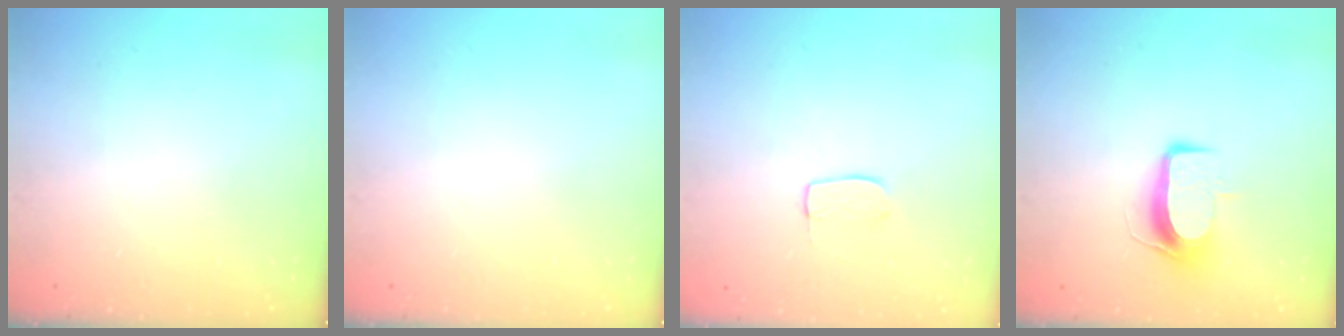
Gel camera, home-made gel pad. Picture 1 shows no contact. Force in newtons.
{"total": 0.0}
{"total": 5.0, "press": 5.0, "slide": 0.3}
{"total": 9.2, "press": 9.2, "slide": 0.7}